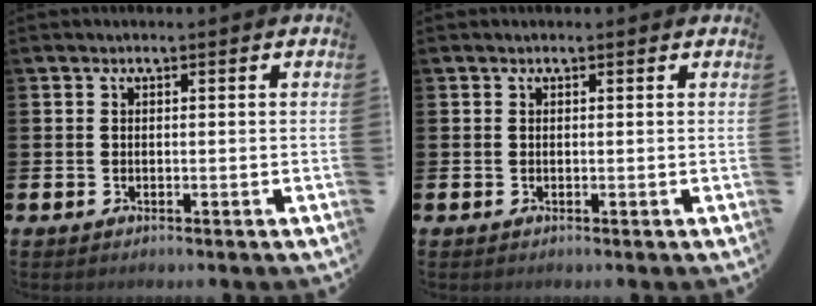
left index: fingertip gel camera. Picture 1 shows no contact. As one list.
[{"total": 0.0}]